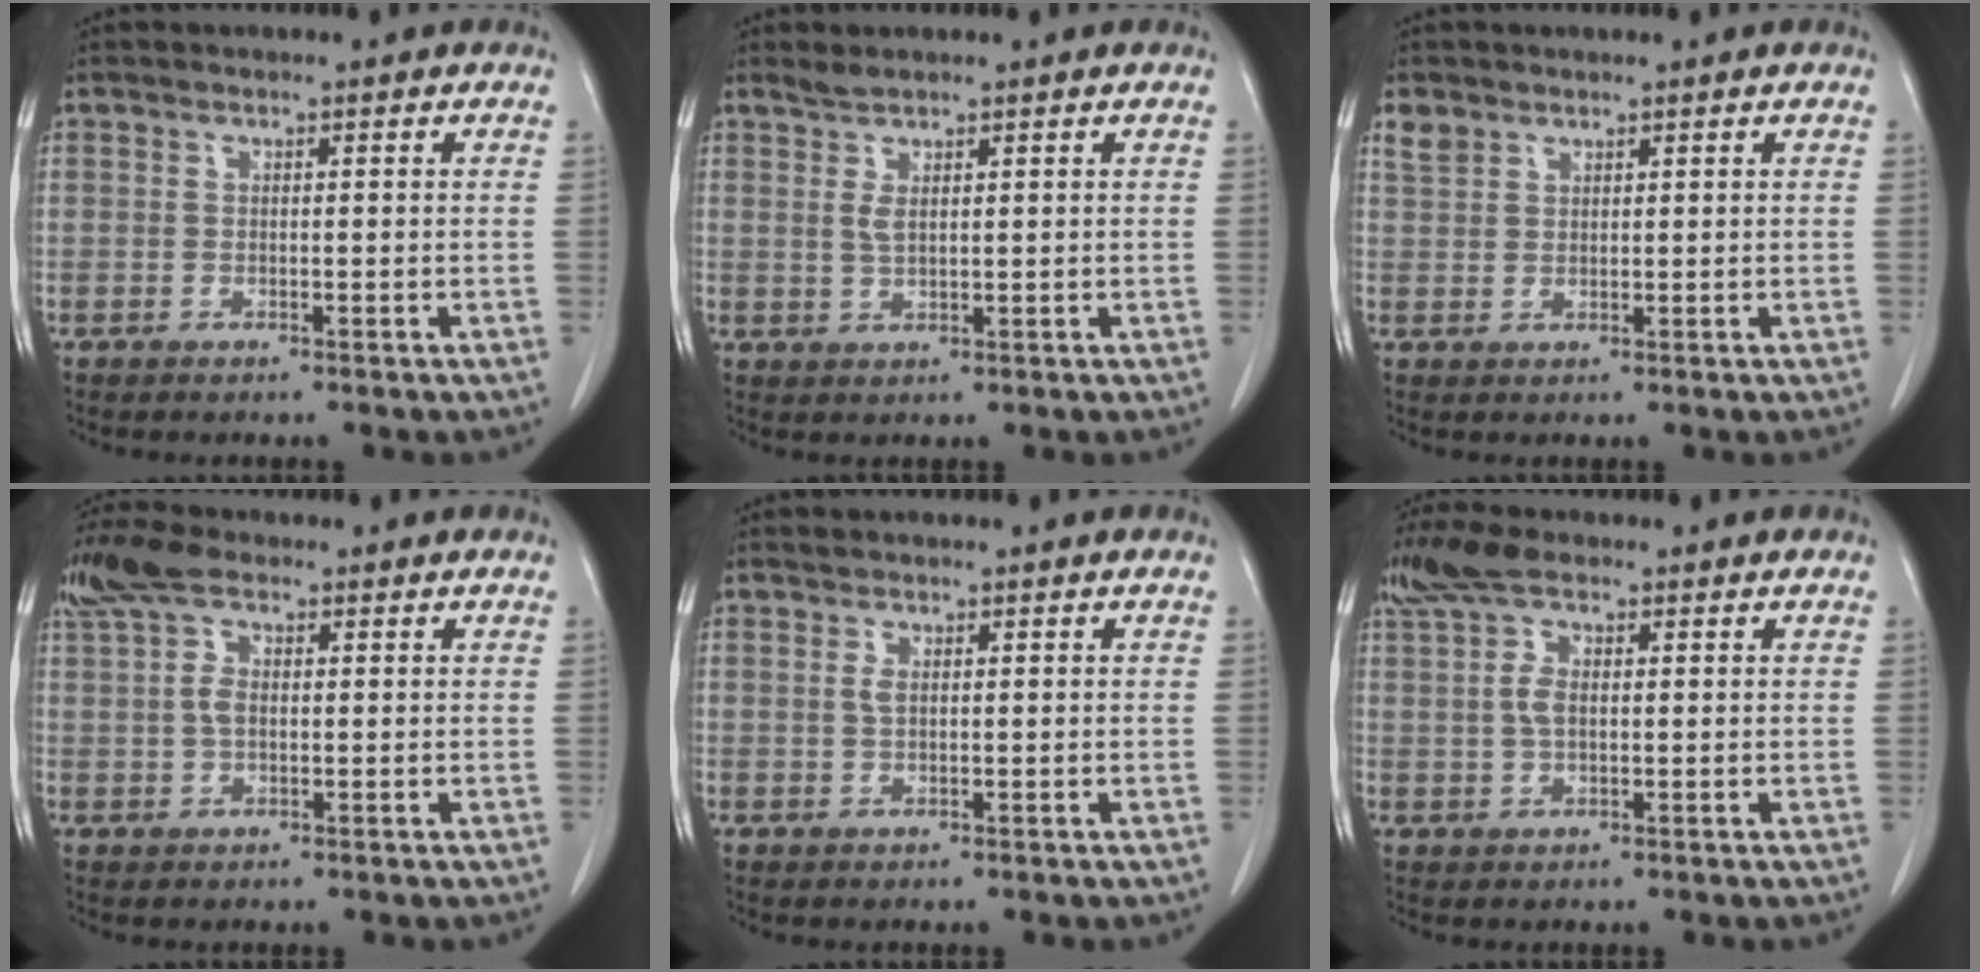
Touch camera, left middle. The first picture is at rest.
{"total": 2.2, "force": [1.6, 0.4, 1.5], "torque": [-0.037, -0.001, 0.037]}
{"total": 2.3, "force": [1.8, 1.4, 0.5], "torque": [-0.013, 0.008, 0.037]}
{"total": 6.0, "force": [2.2, 3.4, 4.4], "torque": [-0.101, 0.025, 0.041]}
{"total": 1.0, "force": [0.4, 0.5, 0.8], "torque": [-0.019, 0.000, 0.010]}
{"total": 5.8, "force": [2.2, 3.0, 4.4], "torque": [-0.102, 0.021, 0.042]}